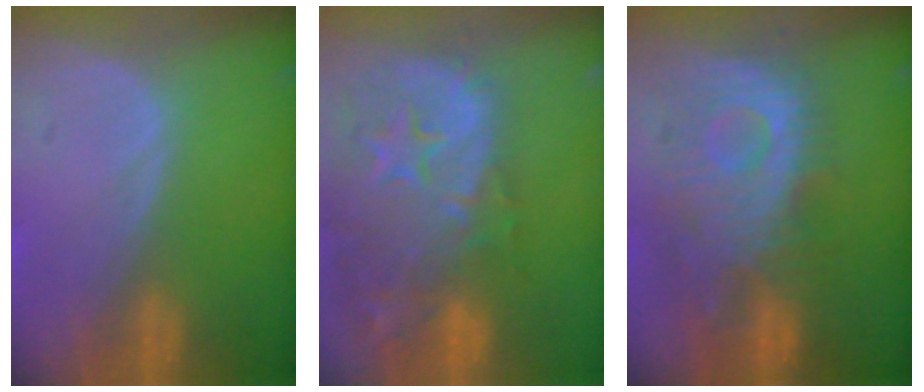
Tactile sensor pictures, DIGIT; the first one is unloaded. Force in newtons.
{"total": 15.1, "press": 12.1, "slide": 9.0}
{"total": 10.4, "press": 9.8, "slide": 3.3}